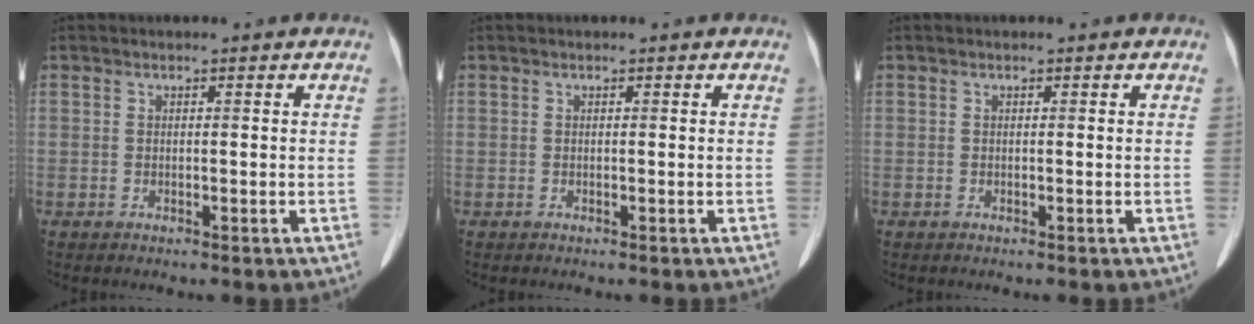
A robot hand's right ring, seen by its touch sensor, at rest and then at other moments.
{"total": 0.0}
{"total": 0.0}